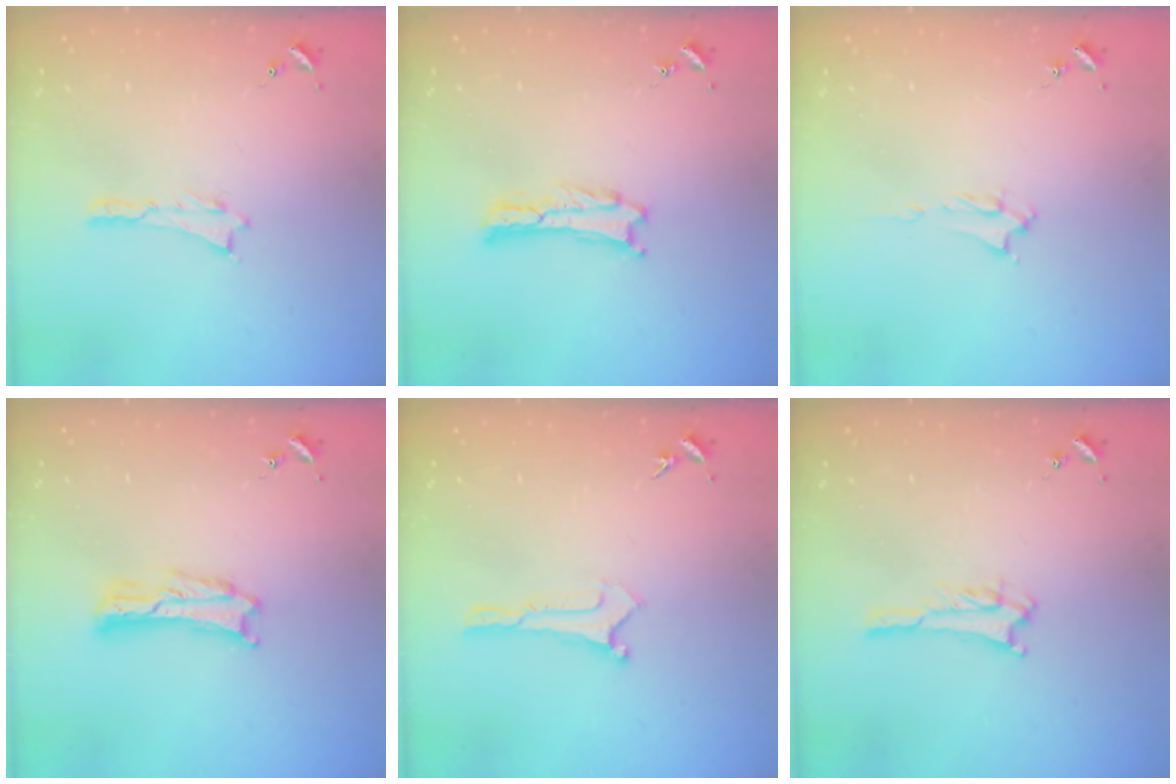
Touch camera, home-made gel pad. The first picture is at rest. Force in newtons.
{"total": 0.6, "press": 0.5, "slide": 0.2}
{"total": 1.6, "press": 1.6, "slide": 0.2}
{"total": 1.6, "press": 1.6, "slide": 0.3}
{"total": 0.0}
{"total": 2.8, "press": 2.8, "slide": 0.3}